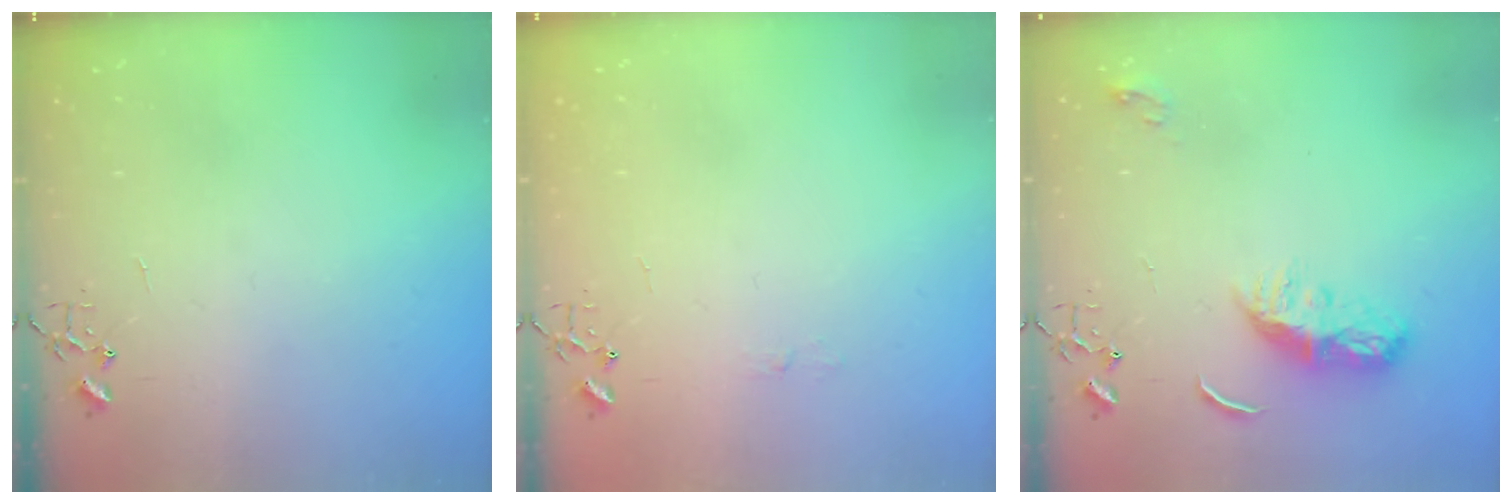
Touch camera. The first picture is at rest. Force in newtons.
{"total": 3.6, "press": 3.6, "slide": 0.4}
{"total": 8.9, "press": 8.9, "slide": 0.1}